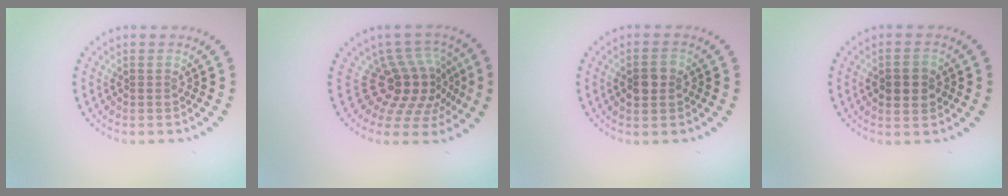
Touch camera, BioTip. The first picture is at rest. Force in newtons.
{"total": 5.1, "press": 3.6, "slide": 3.6}
{"total": 2.5, "press": 2.5, "slide": 0.2}
{"total": 3.3, "press": 3.3, "slide": 0.2}